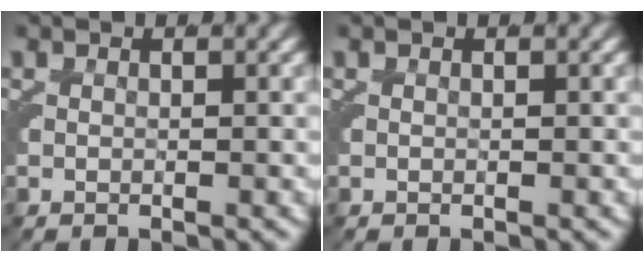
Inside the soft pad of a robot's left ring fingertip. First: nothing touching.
{"total": 0.0}